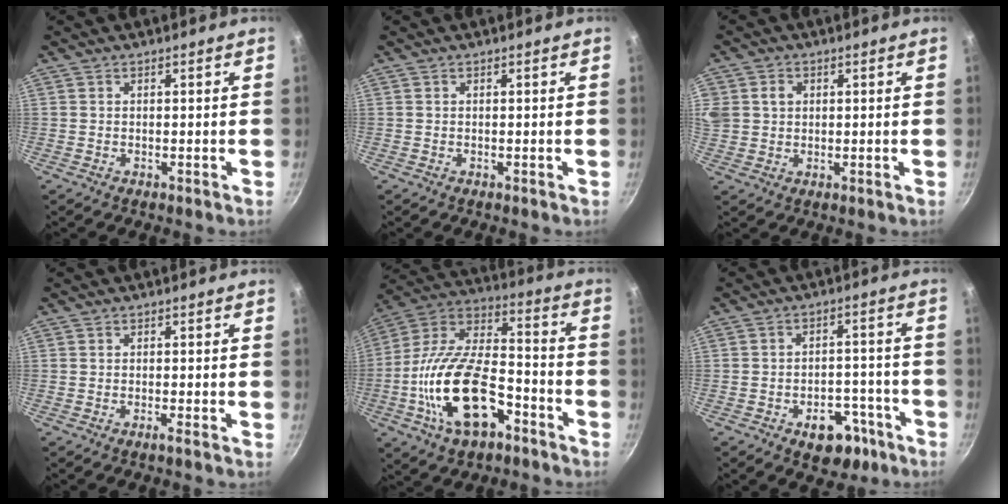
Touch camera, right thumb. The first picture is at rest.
{"total": 0.0}
{"total": 7.1, "force": [1.7, 6.1, 3.2], "torque": [-0.075, 0.008, 0.040]}
{"total": 0.7, "force": [-0.4, -0.1, 0.5], "torque": [-0.011, -0.002, -0.008]}
{"total": 21.6, "force": [-8.3, 10.8, 16.8], "torque": [-0.317, 0.057, -0.143]}
{"total": 9.0, "force": [-5.1, 5.4, 5.0], "torque": [-0.040, 0.043, -0.065]}